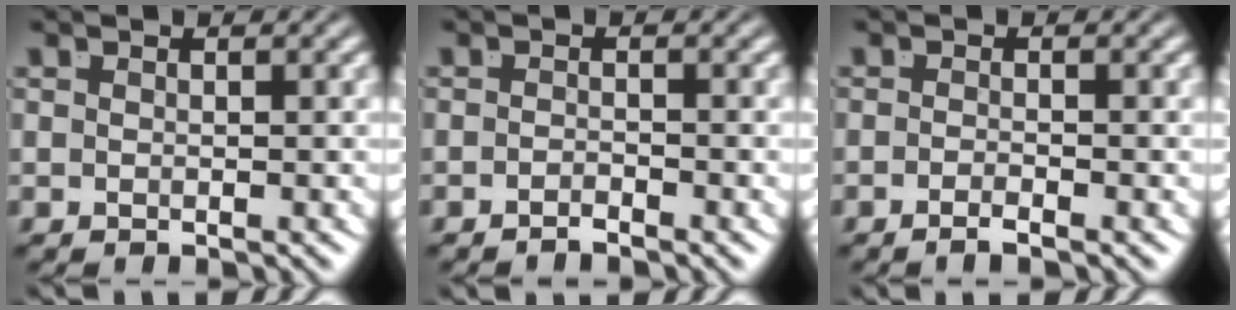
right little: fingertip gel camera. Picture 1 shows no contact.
{"total": 1.4, "force": [-1.2, -0.7, 0.0], "torque": [0.001, -0.006, -0.020]}
{"total": 1.4, "force": [-1.2, -0.5, 0.6], "torque": [-0.009, -0.002, -0.023]}